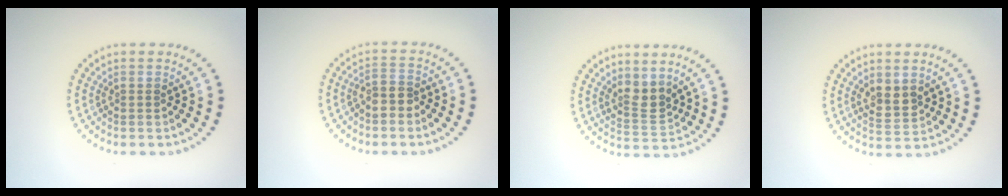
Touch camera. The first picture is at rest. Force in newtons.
{"total": 2.2, "press": 1.9, "slide": 1.1}
{"total": 2.4, "press": 2.0, "slide": 1.4}
{"total": 2.4, "press": 2.3, "slide": 0.9}